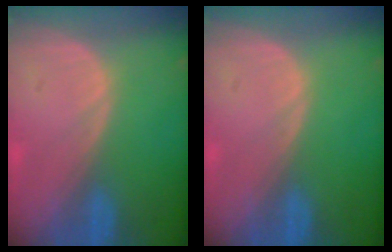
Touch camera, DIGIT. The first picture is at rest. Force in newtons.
{"total": 0.0}